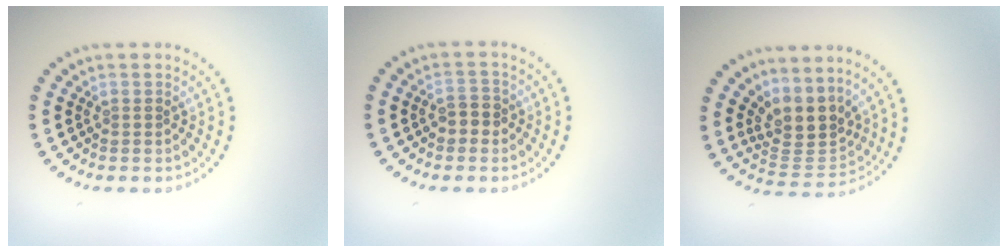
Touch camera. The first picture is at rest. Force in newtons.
{"total": 1.8, "press": 1.7, "slide": 0.3}
{"total": 4.0, "press": 3.0, "slide": 2.5}